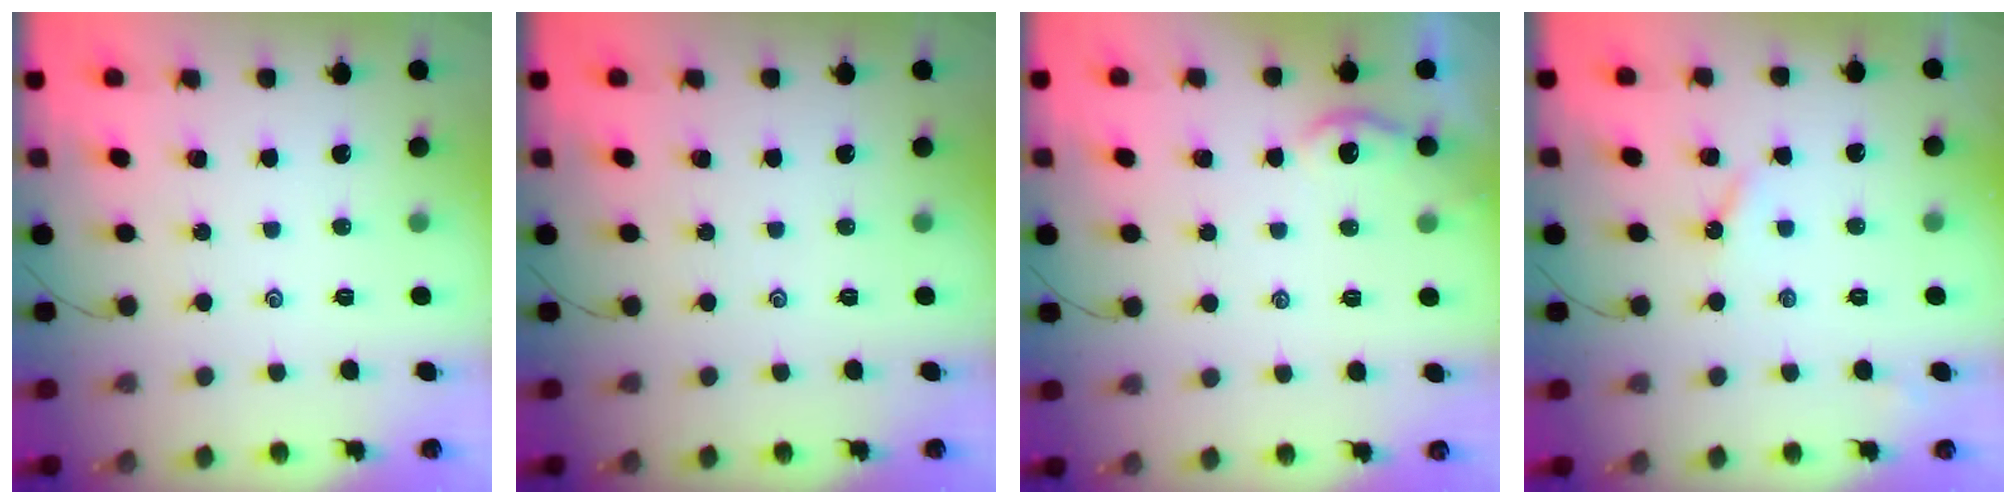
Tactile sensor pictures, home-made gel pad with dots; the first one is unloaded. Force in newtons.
{"total": 0.0}
{"total": 2.0, "press": 1.9, "slide": 0.5}
{"total": 2.9, "press": 2.8, "slide": 0.3}